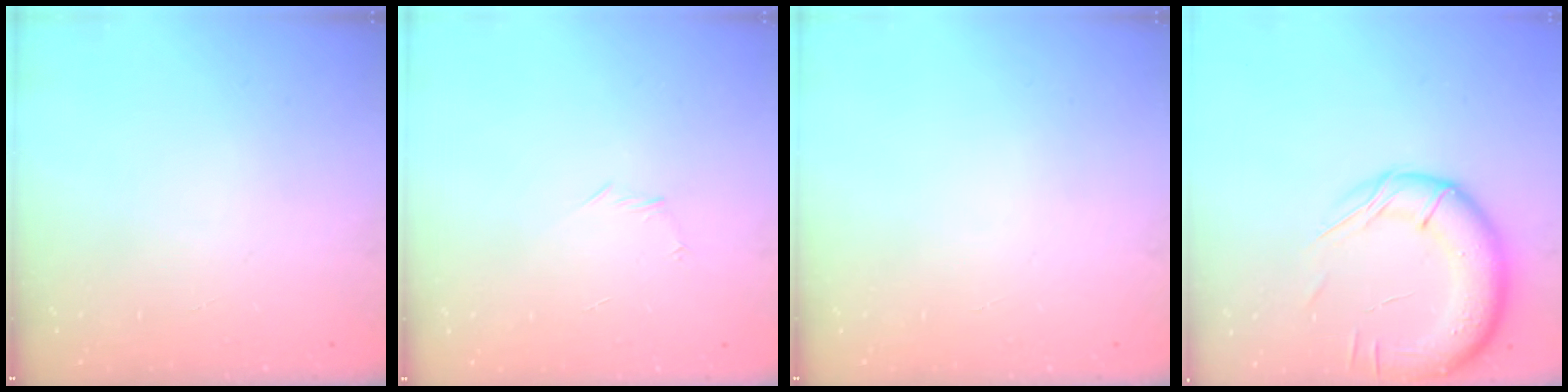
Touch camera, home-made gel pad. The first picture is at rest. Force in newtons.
{"total": 4.1, "press": 3.9, "slide": 1.2}
{"total": 0.0}
{"total": 15.7, "press": 15.3, "slide": 3.2}